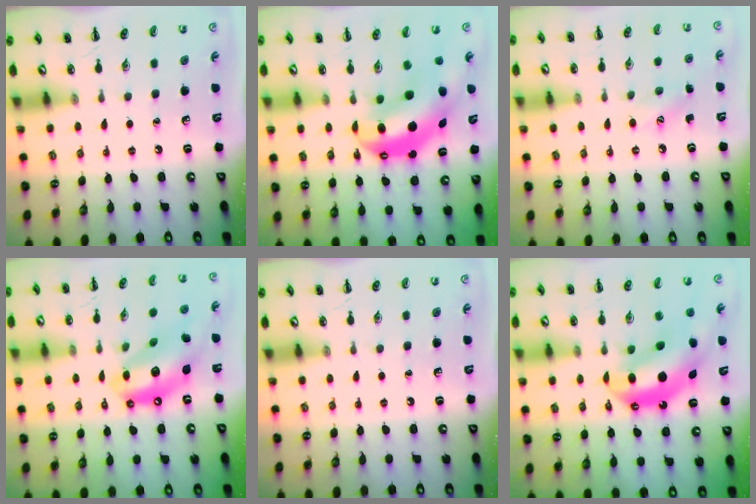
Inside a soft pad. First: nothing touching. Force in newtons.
{"total": 10.2, "press": 10.0, "slide": 2.2}
{"total": 5.2, "press": 5.0, "slide": 1.3}
{"total": 13.7, "press": 13.3, "slide": 3.5}
{"total": 0.0}
{"total": 12.3, "press": 11.9, "slide": 2.8}